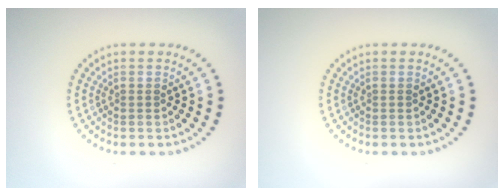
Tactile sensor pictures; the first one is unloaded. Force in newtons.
{"total": 0.0}